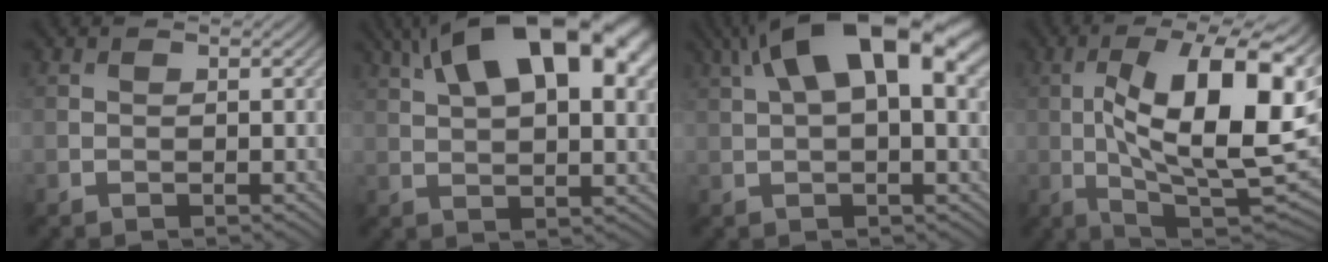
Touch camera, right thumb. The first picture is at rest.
{"total": 17.9, "force": [8.6, 7.7, 13.7], "torque": [-0.243, 0.035, 0.129]}
{"total": 15.7, "force": [6.3, 6.7, 12.7], "torque": [-0.218, 0.031, 0.098]}
{"total": 17.5, "force": [2.3, 6.6, 16.1], "torque": [-0.261, 0.010, 0.044]}